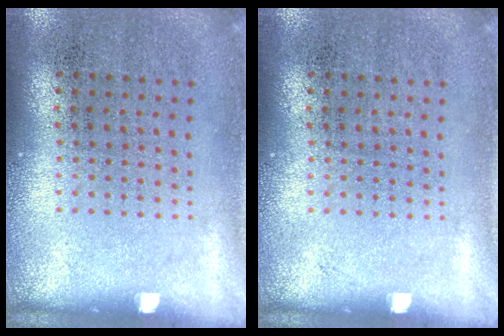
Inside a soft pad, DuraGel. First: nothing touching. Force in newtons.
{"total": 0.0}